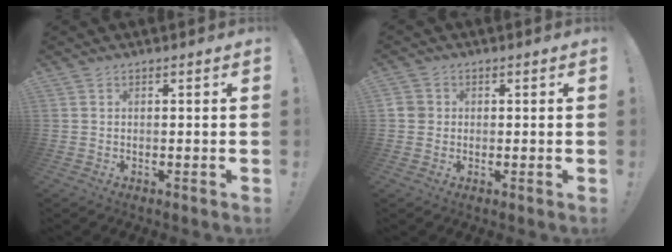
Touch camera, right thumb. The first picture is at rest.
{"total": 3.1, "force": [0.1, 3.0, 0.8], "torque": [-0.010, 0.007, 0.004]}